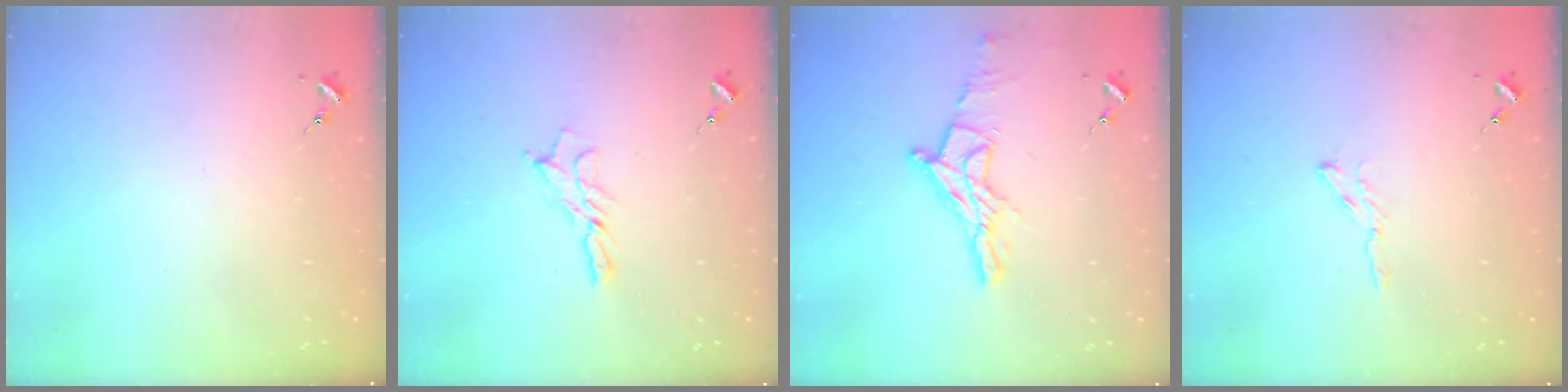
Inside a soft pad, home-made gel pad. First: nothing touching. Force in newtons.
{"total": 8.7, "press": 8.6, "slide": 0.6}
{"total": 14.5, "press": 14.4, "slide": 1.0}
{"total": 3.4, "press": 3.4, "slide": 0.4}